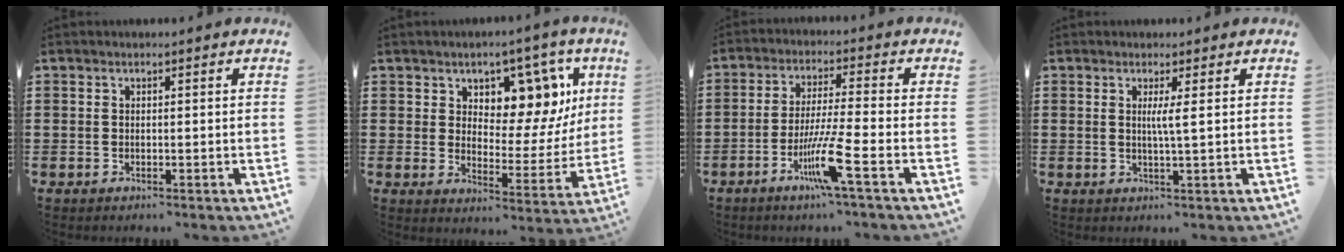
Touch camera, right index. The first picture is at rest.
{"total": 8.8, "force": [5.6, 5.3, 4.1], "torque": [-0.077, -0.042, 0.094]}
{"total": 8.2, "force": [-4.1, -0.2, 7.2], "torque": [-0.144, -0.015, -0.080]}
{"total": 2.4, "force": [0.5, -0.4, 2.3], "torque": [-0.045, -0.007, 0.005]}